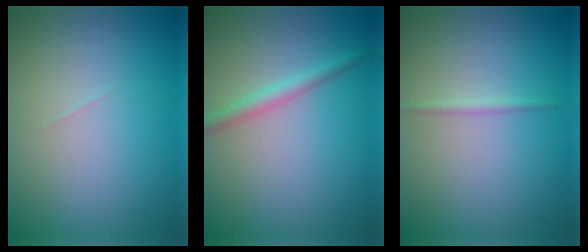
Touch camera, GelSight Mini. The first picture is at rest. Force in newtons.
{"total": 1.7, "press": 1.7, "slide": 0.0}
{"total": 0.7, "press": 0.7, "slide": 0.0}